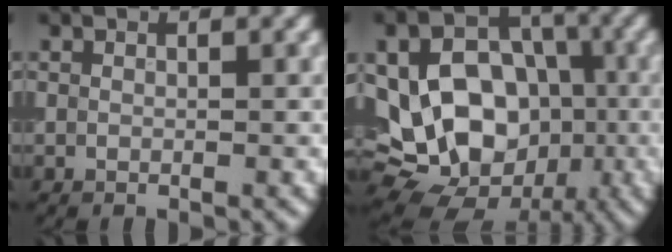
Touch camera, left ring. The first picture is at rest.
{"total": 15.3, "force": [-1.5, 12.7, 8.4], "torque": [-0.151, 0.002, -0.030]}